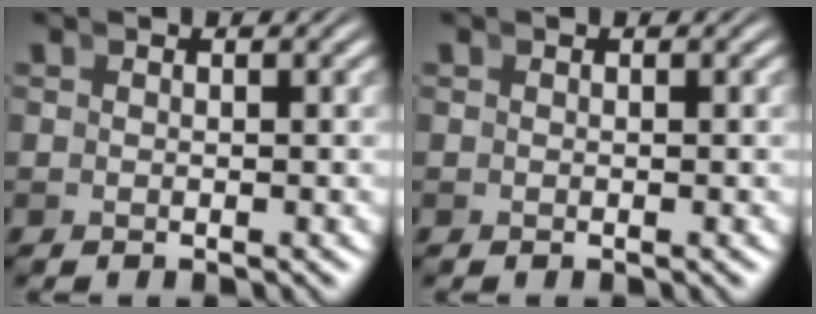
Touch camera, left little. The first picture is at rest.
{"total": 0.0}